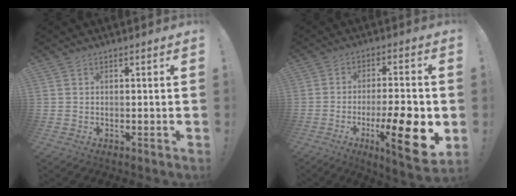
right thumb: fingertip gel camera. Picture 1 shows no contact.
{"total": 16.7, "force": [-5.6, 3.9, 15.2], "torque": [-0.215, 0.014, -0.079]}